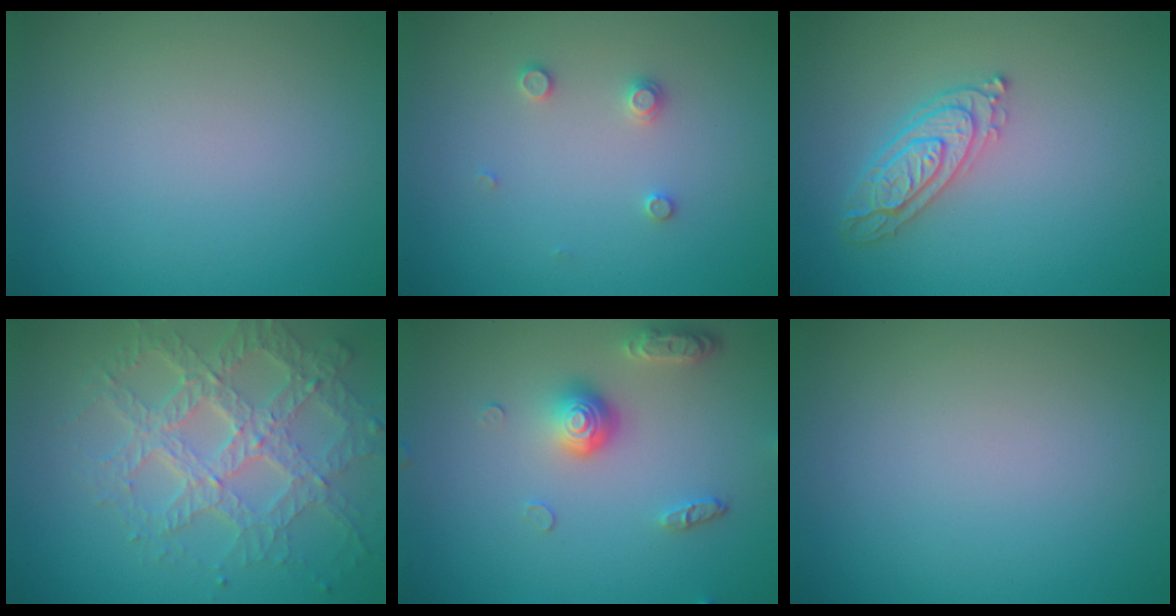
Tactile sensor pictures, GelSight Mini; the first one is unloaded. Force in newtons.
{"total": 1.3, "press": 1.3, "slide": 0.2}
{"total": 3.4, "press": 3.2, "slide": 1.0}
{"total": 6.6, "press": 4.7, "slide": 4.6}
{"total": 3.6, "press": 2.7, "slide": 2.3}
{"total": 0.0}